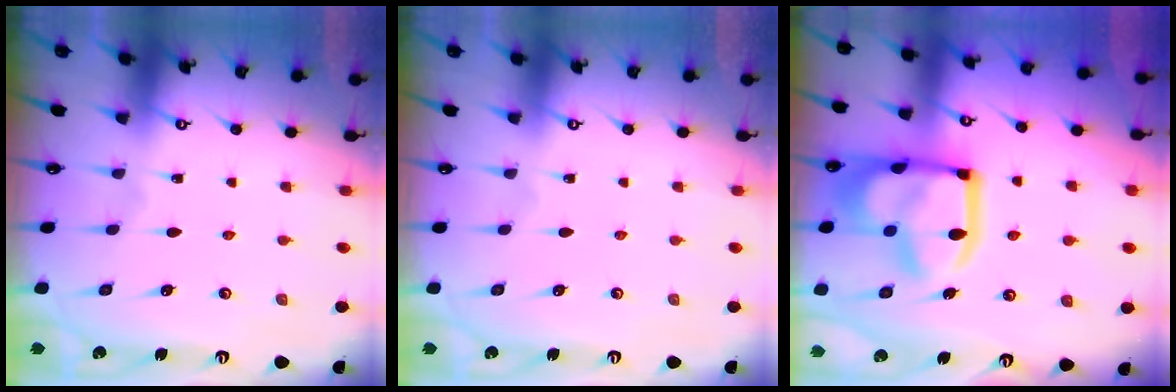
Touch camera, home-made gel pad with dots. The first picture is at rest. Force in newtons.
{"total": 0.0}
{"total": 21.2, "press": 21.1, "slide": 2.3}